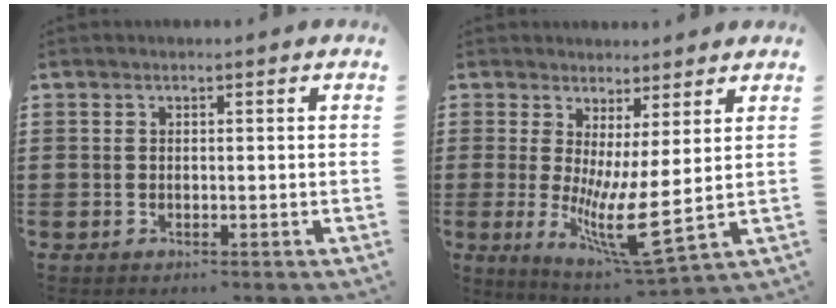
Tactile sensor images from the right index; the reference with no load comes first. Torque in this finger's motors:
{"motor_torque": [1.40, 0.26, 0.51, 0.21]}